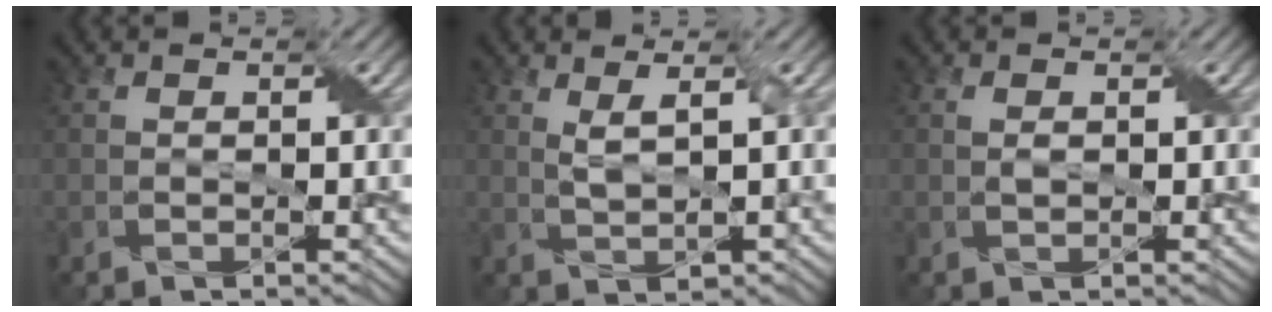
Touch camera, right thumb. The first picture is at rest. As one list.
[{"total": 2.5, "force": [1.1, 0.5, 2.2], "torque": [-0.053, -0.001, 0.024]}, {"total": 1.0, "force": [0.2, 0.5, 0.8], "torque": [-0.019, 0.002, 0.005]}]